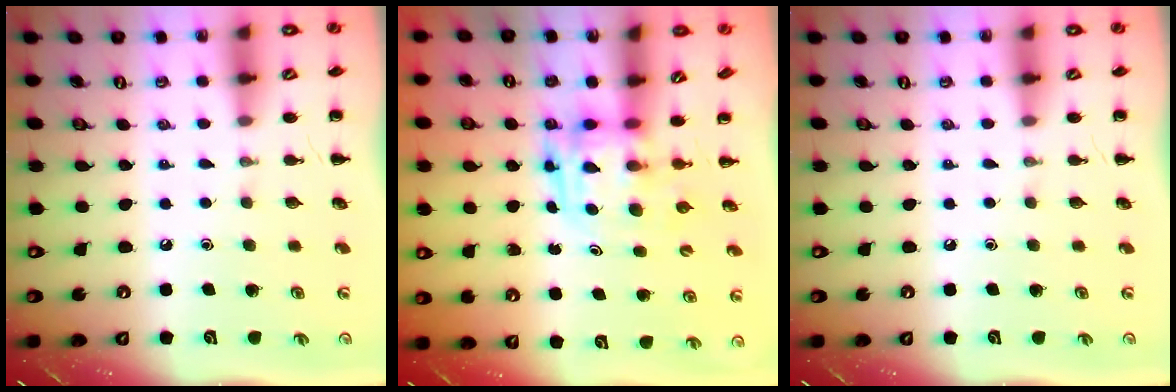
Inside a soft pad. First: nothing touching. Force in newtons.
{"total": 3.9, "press": 3.8, "slide": 0.7}
{"total": 0.0}